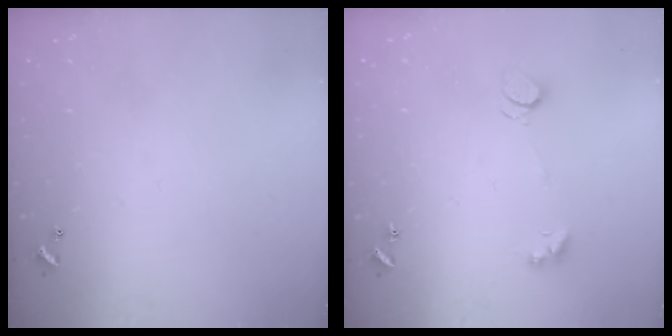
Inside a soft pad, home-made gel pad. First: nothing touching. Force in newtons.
{"total": 2.2, "press": 2.2, "slide": 0.4}